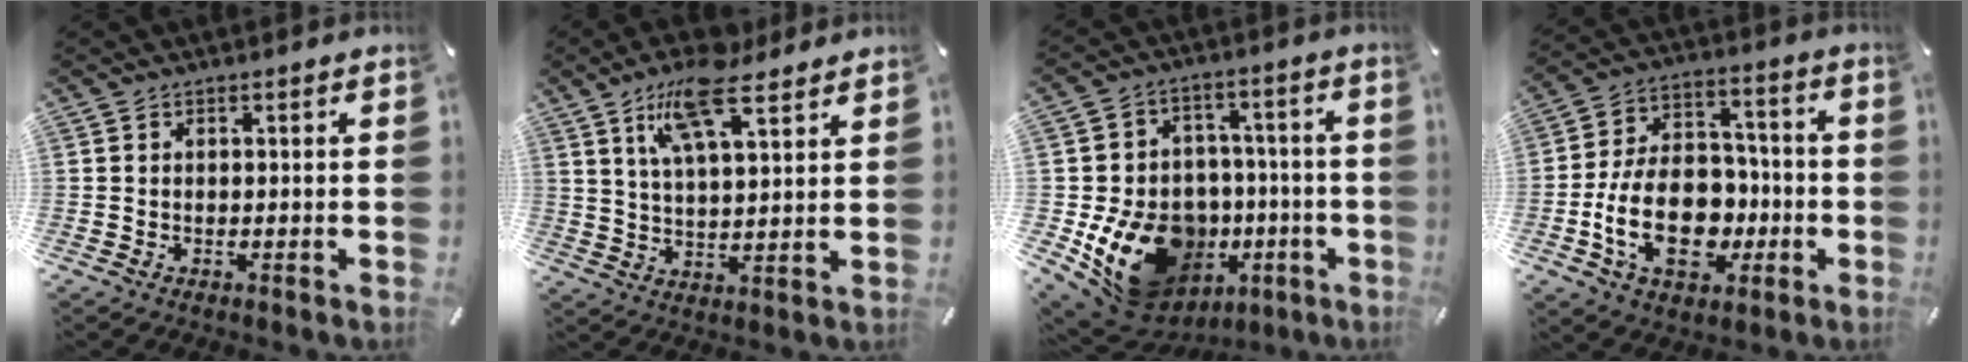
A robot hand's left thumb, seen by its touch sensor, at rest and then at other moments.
{"total": 12.5, "force": [8.2, 4.0, 8.4], "torque": [-0.158, -0.020, 0.146]}
{"total": 19.0, "force": [-5.4, 15.2, 9.9], "torque": [-0.173, 0.022, -0.063]}
{"total": 18.6, "force": [-4.9, 12.8, 12.5], "torque": [-0.245, 0.020, -0.079]}